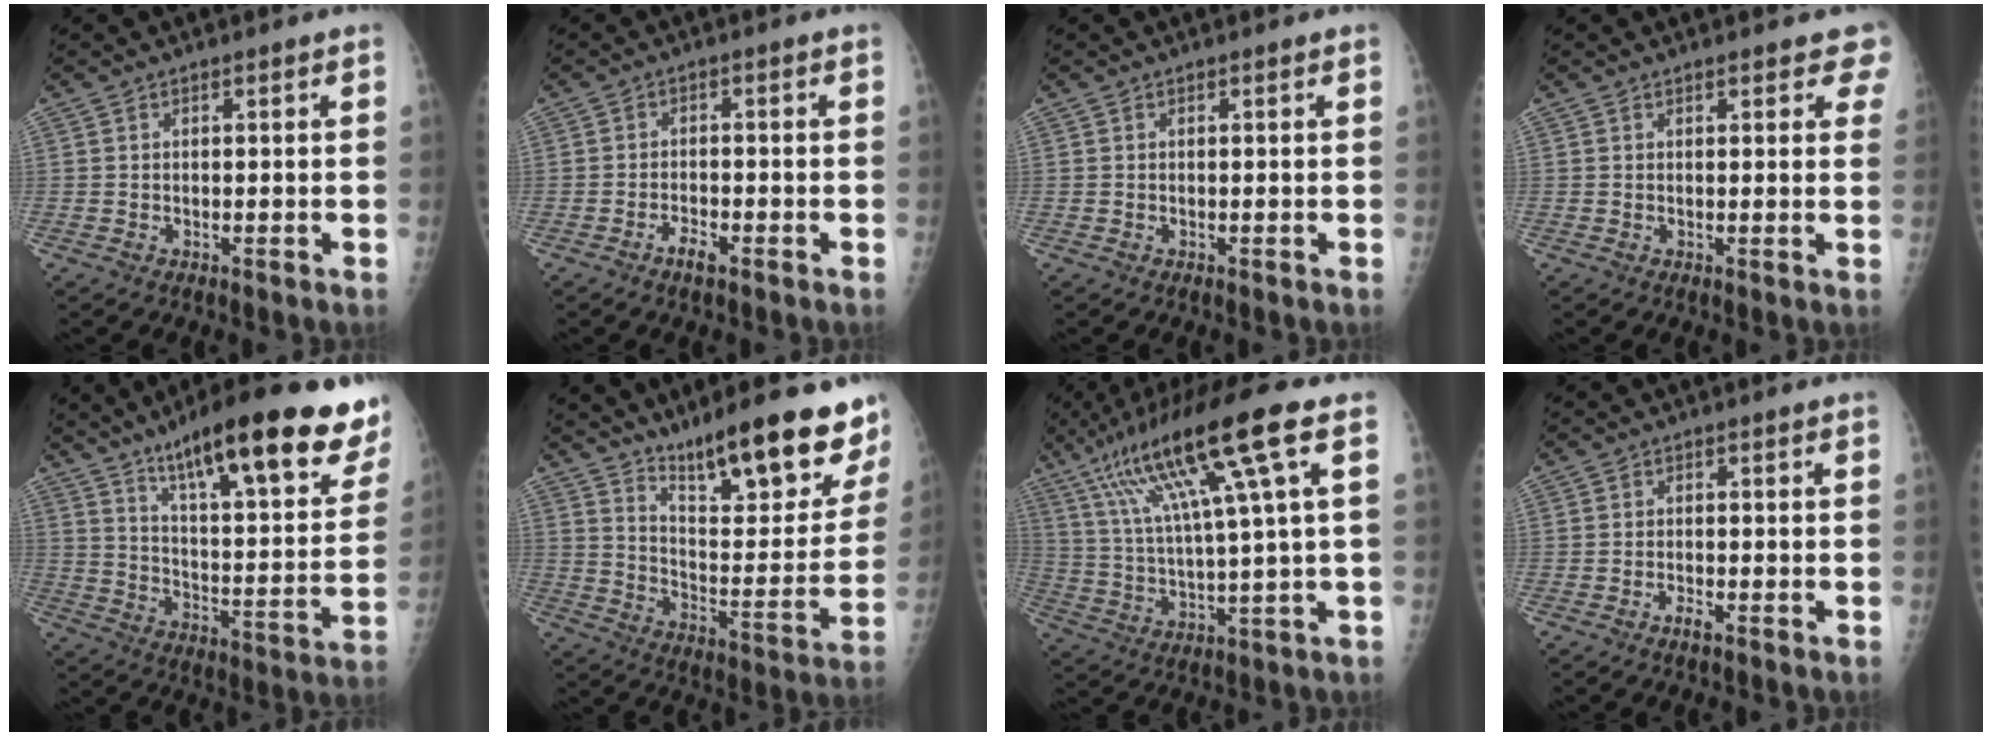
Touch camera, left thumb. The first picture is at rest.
{"total": 2.7, "force": [-1.8, 1.0, 1.6], "torque": [-0.032, 0.010, -0.034]}
{"total": 0.0}
{"total": 3.8, "force": [2.9, 1.5, 1.9], "torque": [0.010, -0.006, 0.026]}
{"total": 26.8, "force": [17.5, 6.0, 19.3], "torque": [-0.250, -0.052, 0.261]}
{"total": 21.7, "force": [16.3, 4.8, 13.5], "torque": [-0.159, -0.101, 0.251]}
{"total": 18.0, "force": [8.0, 1.0, 16.1], "torque": [-0.302, 0.004, 0.140]}
{"total": 1.6, "force": [-1.1, 0.5, 1.0], "torque": [-0.023, 0.004, -0.022]}